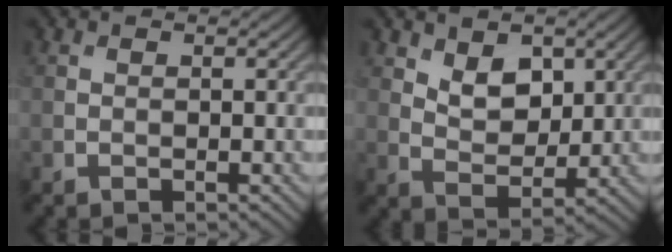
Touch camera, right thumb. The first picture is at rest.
{"total": 5.3, "force": [2.6, 3.2, 3.3], "torque": [-0.063, -0.010, 0.043]}